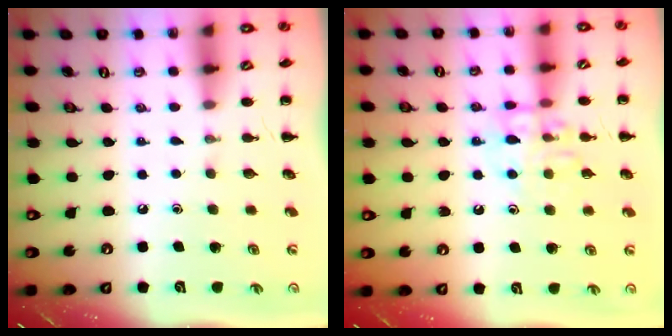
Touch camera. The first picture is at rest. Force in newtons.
{"total": 11.6, "press": 11.6, "slide": 1.0}